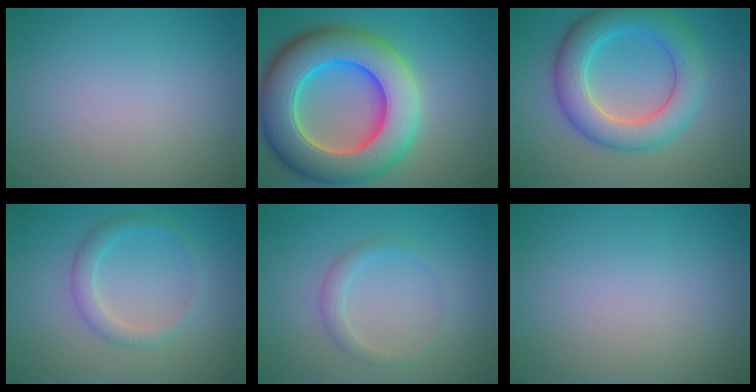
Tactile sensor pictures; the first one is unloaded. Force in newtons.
{"total": 12.5, "press": 12.5, "slide": 0.7}
{"total": 6.5, "press": 6.5, "slide": 0.1}
{"total": 2.1, "press": 2.1, "slide": 0.0}
{"total": 1.5, "press": 1.5, "slide": 0.0}
{"total": 0.0}